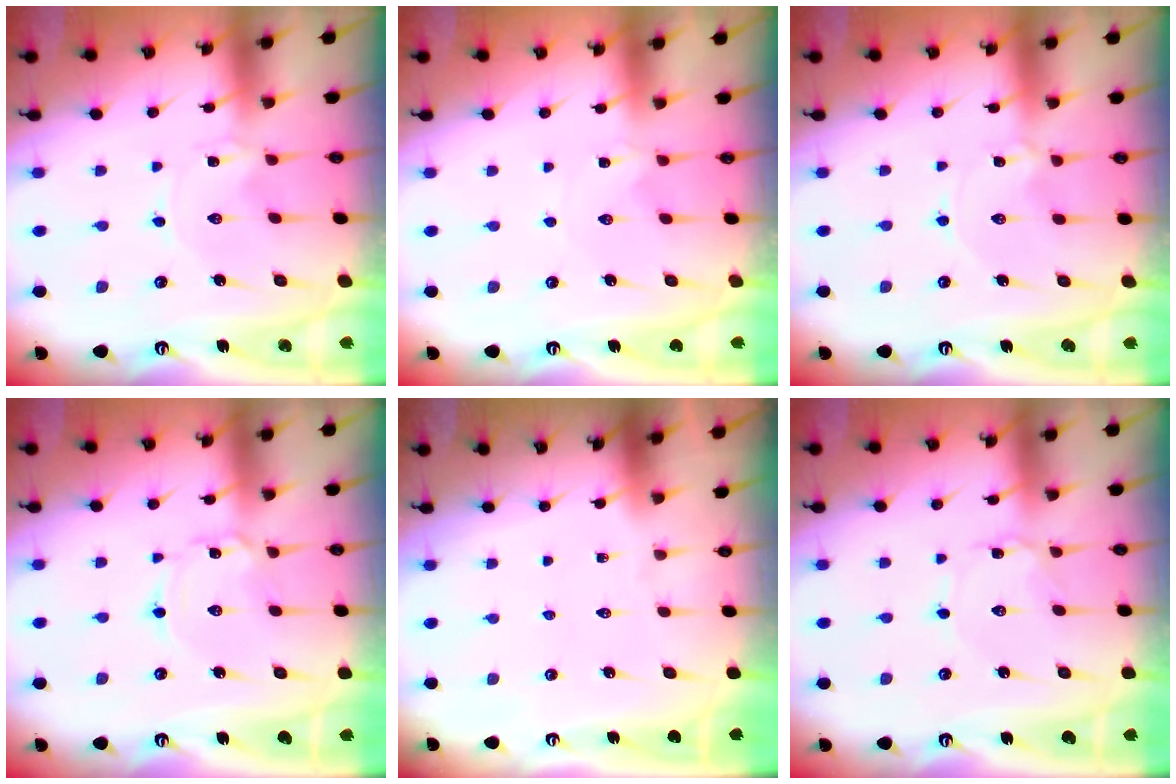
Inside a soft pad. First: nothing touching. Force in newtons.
{"total": 0.0}
{"total": 1.4, "press": 1.4, "slide": 0.1}
{"total": 2.0, "press": 2.0, "slide": 0.2}
{"total": 0.0}
{"total": 0.6, "press": 0.6, "slide": 0.1}